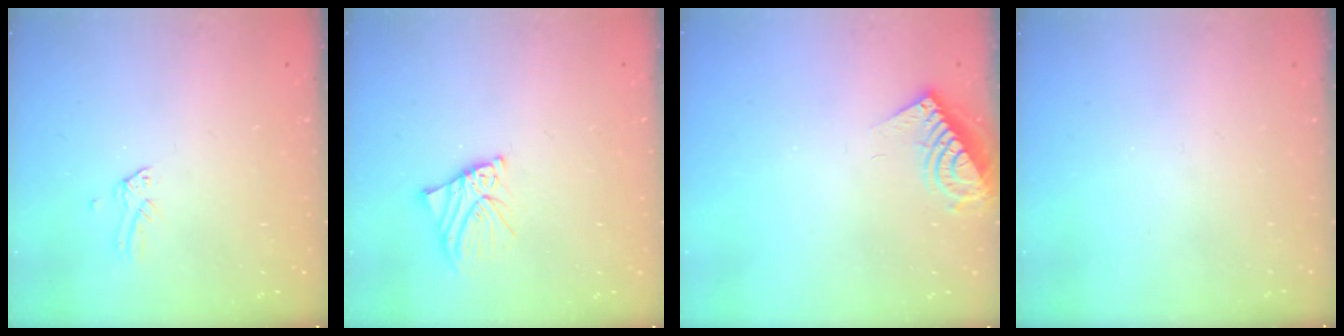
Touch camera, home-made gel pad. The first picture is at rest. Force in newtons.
{"total": 5.8, "press": 5.8, "slide": 0.7}
{"total": 8.6, "press": 8.5, "slide": 0.8}
{"total": 0.0}